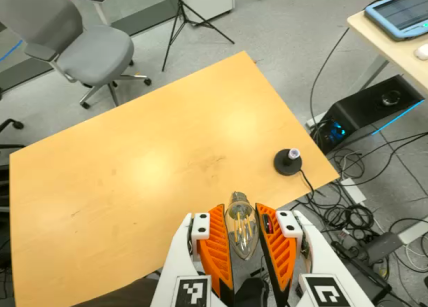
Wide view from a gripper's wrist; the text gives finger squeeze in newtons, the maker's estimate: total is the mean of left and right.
{"total": 9.2, "left": 8.2, "right": 10.3}